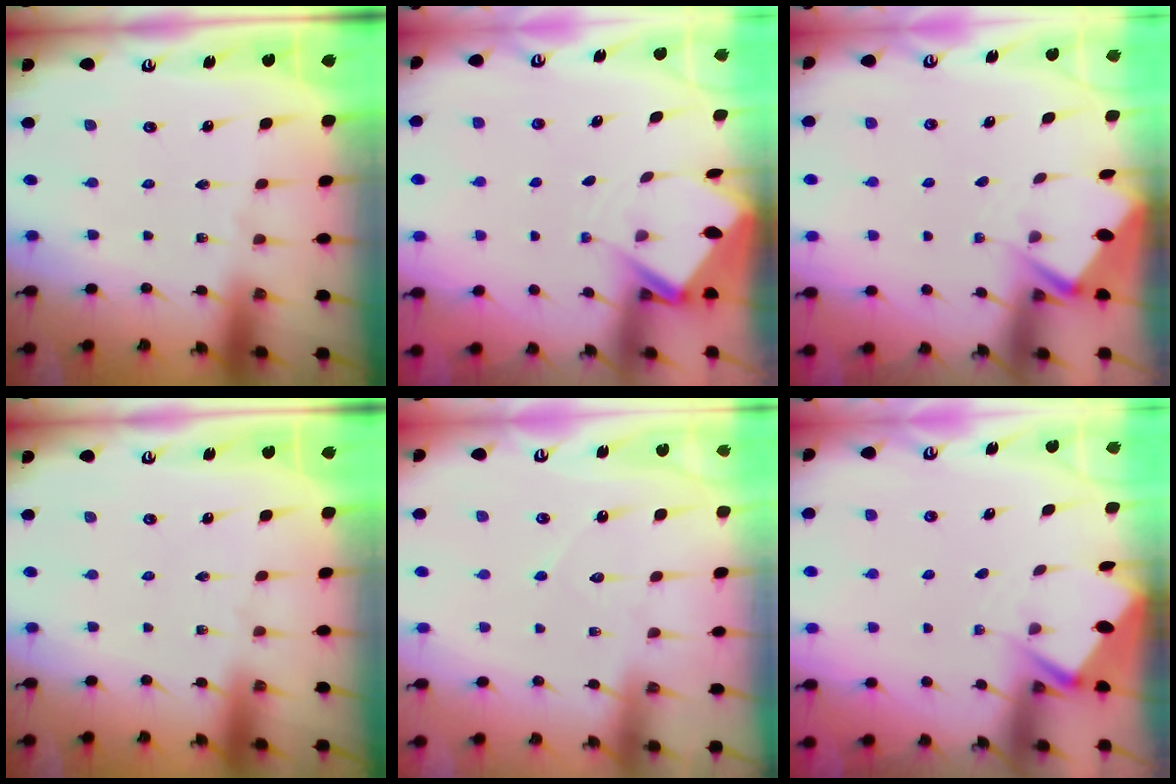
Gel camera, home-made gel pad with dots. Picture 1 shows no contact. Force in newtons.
{"total": 4.3, "press": 4.3, "slide": 0.3}
{"total": 2.9, "press": 2.9, "slide": 0.4}
{"total": 0.0}
{"total": 4.7, "press": 4.7, "slide": 0.5}
{"total": 2.9, "press": 2.8, "slide": 0.4}